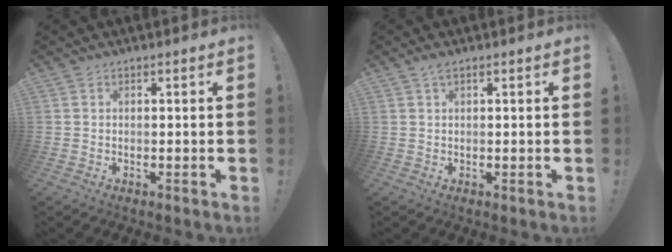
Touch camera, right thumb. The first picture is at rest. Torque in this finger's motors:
{"motor_torque": [0.34, -0.06, 0.10, -0.12, 0.08]}